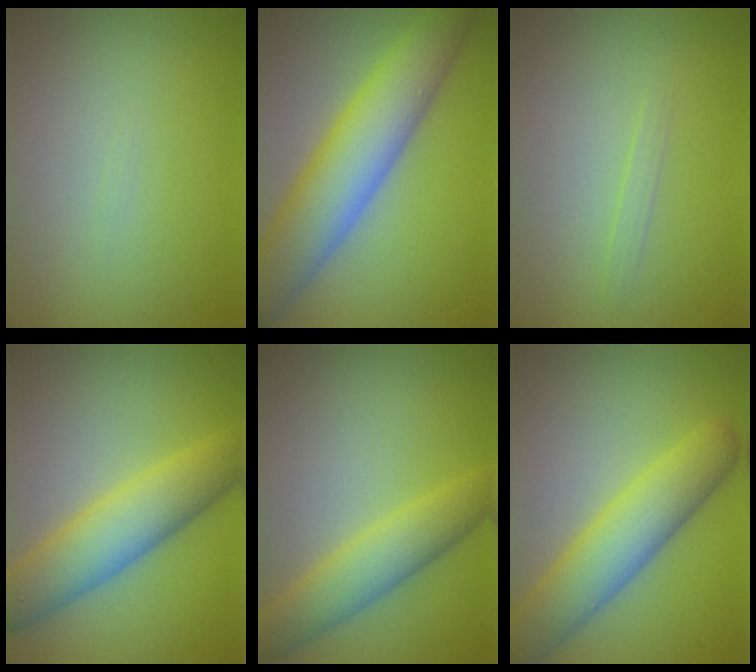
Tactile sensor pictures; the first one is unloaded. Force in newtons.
{"total": 8.4, "press": 8.4, "slide": 0.4}
{"total": 0.7, "press": 0.7, "slide": 0.1}
{"total": 6.5, "press": 6.5, "slide": 0.3}
{"total": 4.7, "press": 4.7, "slide": 0.1}
{"total": 6.5, "press": 6.5, "slide": 0.5}